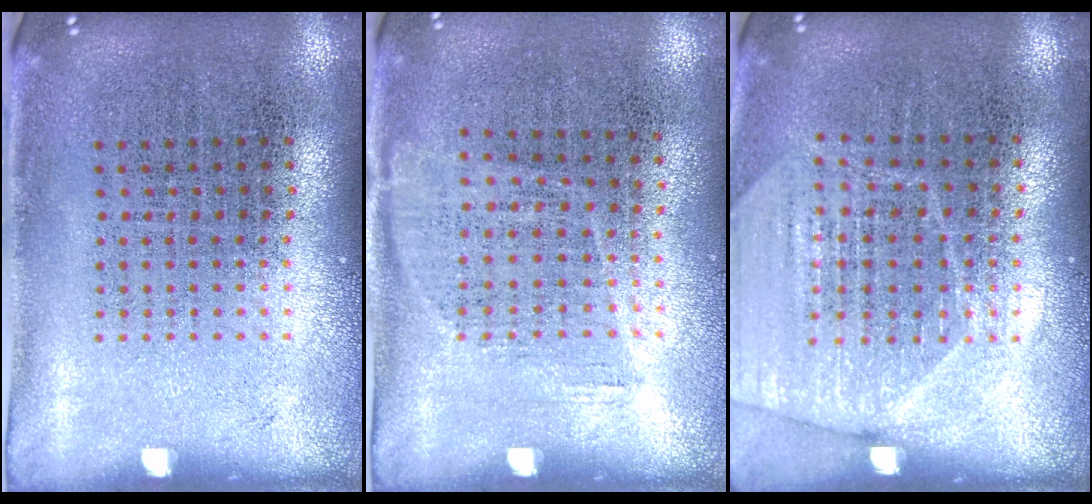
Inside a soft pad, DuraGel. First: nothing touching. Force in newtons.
{"total": 1.1, "press": 0.9, "slide": 0.7}
{"total": 1.7, "press": 1.6, "slide": 0.5}